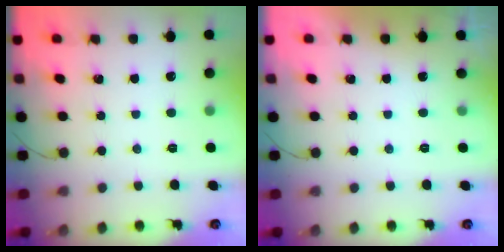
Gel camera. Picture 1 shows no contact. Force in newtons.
{"total": 0.0}